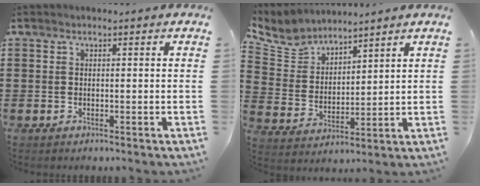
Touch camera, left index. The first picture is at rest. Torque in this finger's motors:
{"motor_torque": [0.14, 0.13, 0.16, 0.06]}